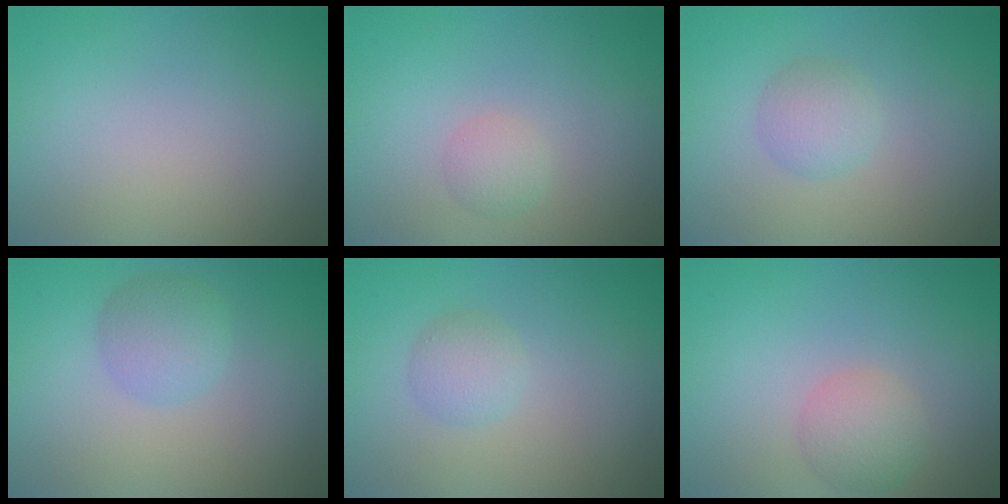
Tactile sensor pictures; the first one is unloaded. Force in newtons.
{"total": 1.4, "press": 1.4, "slide": 0.1}
{"total": 2.1, "press": 2.1, "slide": 0.1}
{"total": 2.7, "press": 2.7, "slide": 0.1}
{"total": 1.8, "press": 1.8, "slide": 0.1}
{"total": 2.7, "press": 2.7, "slide": 0.2}